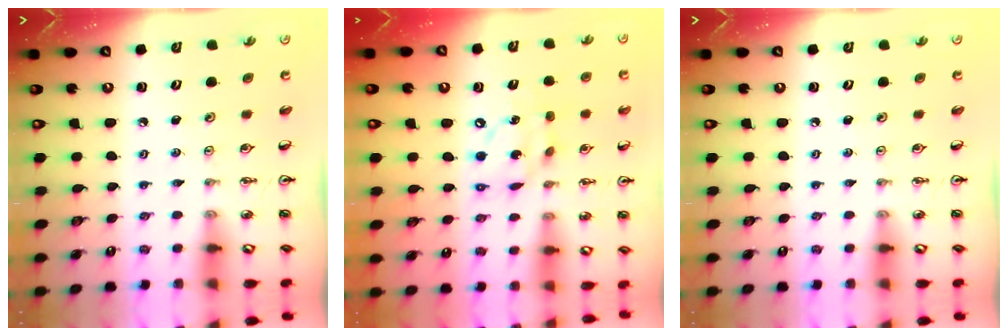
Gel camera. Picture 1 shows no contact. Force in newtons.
{"total": 12.3, "press": 12.3, "slide": 1.1}
{"total": 0.0}